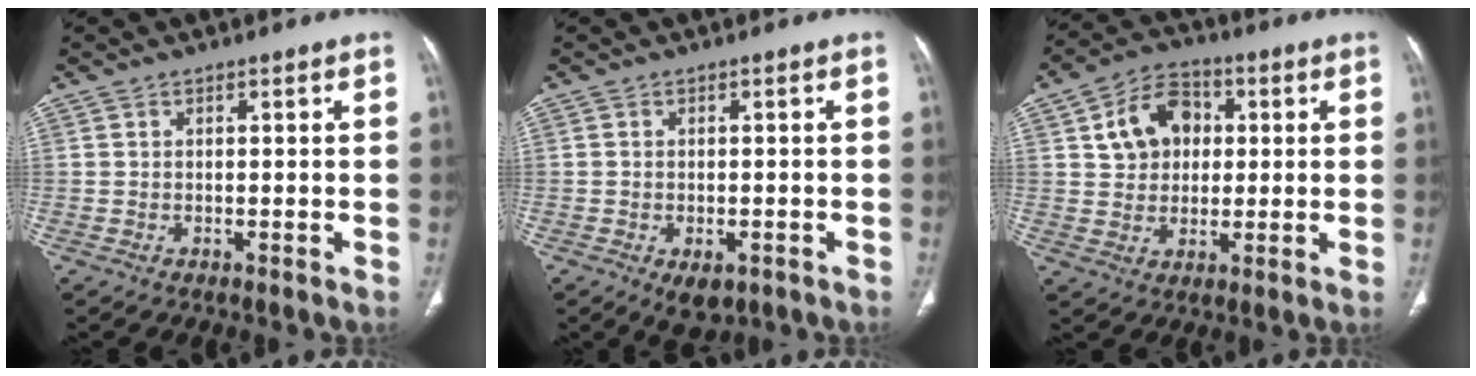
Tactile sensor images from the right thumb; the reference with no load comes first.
{"total": 4.5, "force": [-2.2, 2.6, 2.9], "torque": [-0.039, 0.006, -0.023]}
{"total": 10.6, "force": [2.5, 8.3, 6.1], "torque": [-0.074, 0.006, 0.039]}